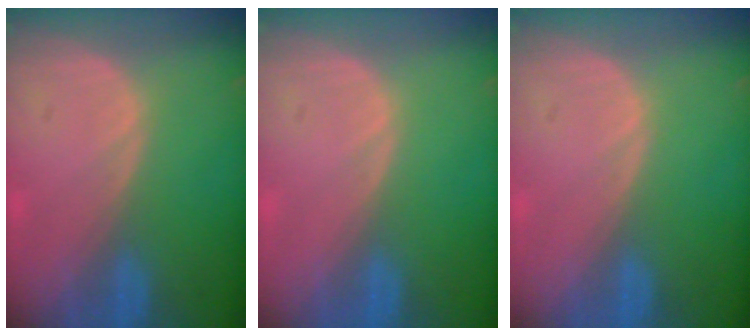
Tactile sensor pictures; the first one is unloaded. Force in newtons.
{"total": 0.0}
{"total": 0.0}